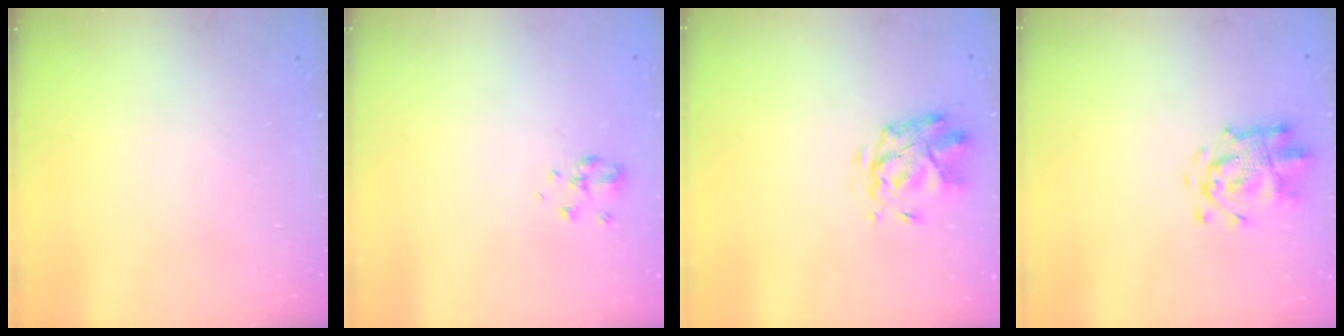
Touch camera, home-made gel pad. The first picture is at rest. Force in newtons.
{"total": 3.2, "press": 3.0, "slide": 1.2}
{"total": 2.9, "press": 2.5, "slide": 1.4}
{"total": 4.1, "press": 3.9, "slide": 1.1}